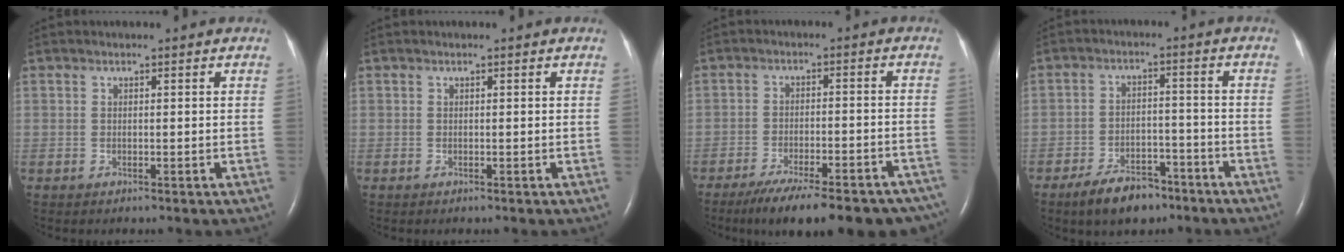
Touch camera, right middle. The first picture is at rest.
{"total": 0.0}
{"total": 21.4, "force": [-17.8, 4.7, 10.8], "torque": [-0.112, -0.009, -0.233]}
{"total": 7.7, "force": [-5.6, 3.4, 3.9], "torque": [-0.076, 0.001, -0.092]}